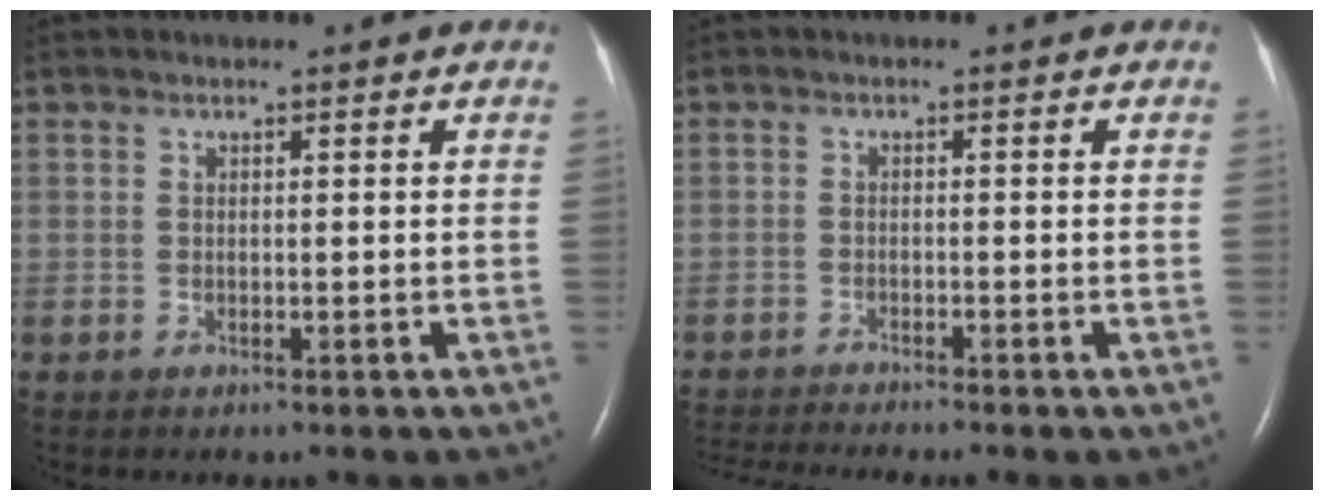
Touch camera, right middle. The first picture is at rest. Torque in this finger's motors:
{"motor_torque": [0.96, -1.18, 0.13, 0.08]}